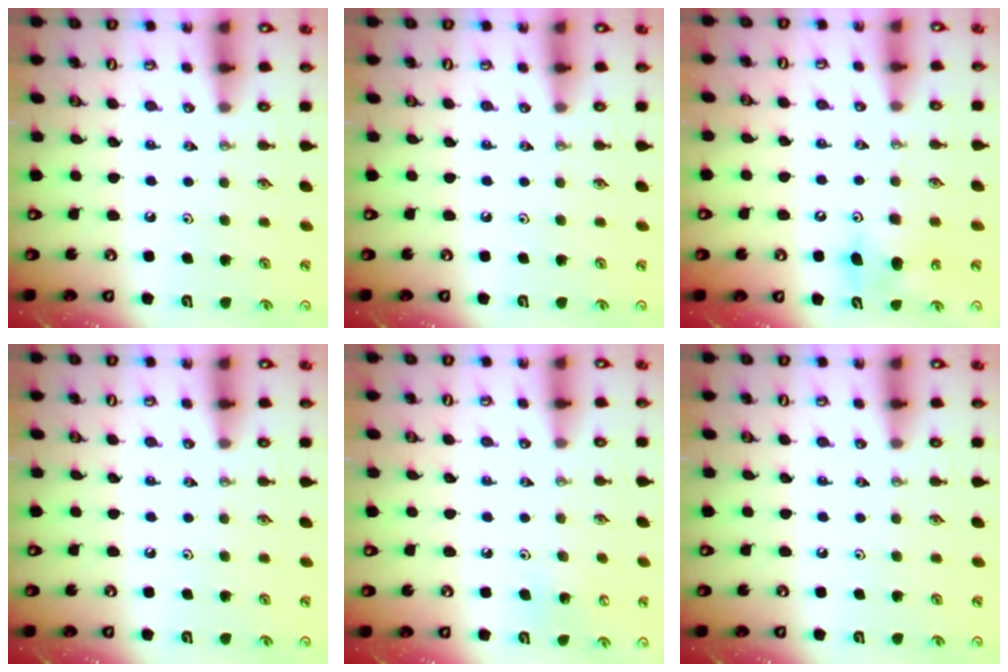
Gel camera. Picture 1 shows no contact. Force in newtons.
{"total": 0.0}
{"total": 8.8, "press": 8.7, "slide": 1.3}
{"total": 0.0}
{"total": 7.0, "press": 6.9, "slide": 0.9}
{"total": 0.0}